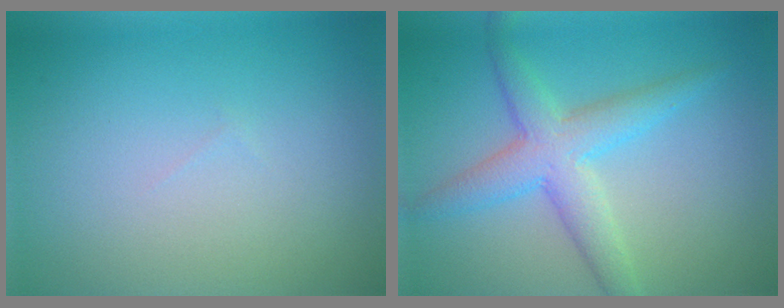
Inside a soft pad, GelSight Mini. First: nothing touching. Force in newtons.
{"total": 4.6, "press": 4.6, "slide": 0.1}